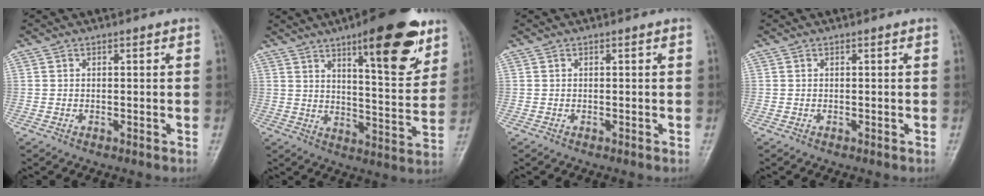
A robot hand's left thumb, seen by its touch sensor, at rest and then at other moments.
{"total": 17.7, "force": [10.2, 5.2, 13.4], "torque": [-0.152, -0.054, 0.149]}
{"total": 0.0}
{"total": 0.0}